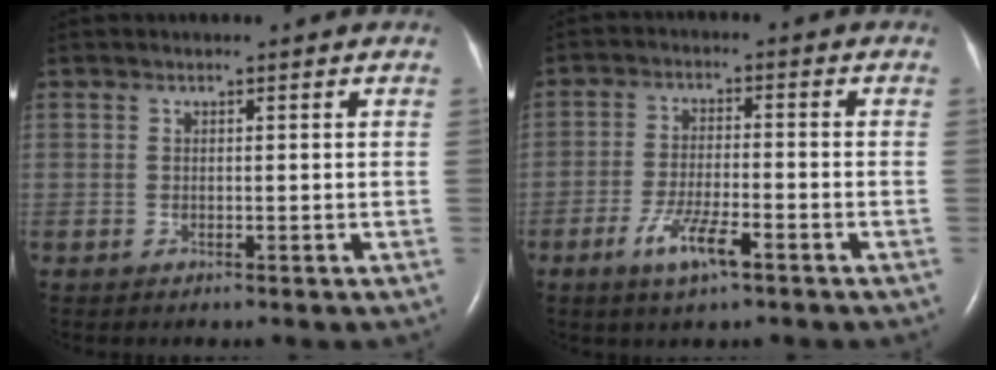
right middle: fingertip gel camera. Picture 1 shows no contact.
{"total": 6.2, "force": [-3.5, 1.0, 5.0], "torque": [-0.104, -0.007, -0.062]}